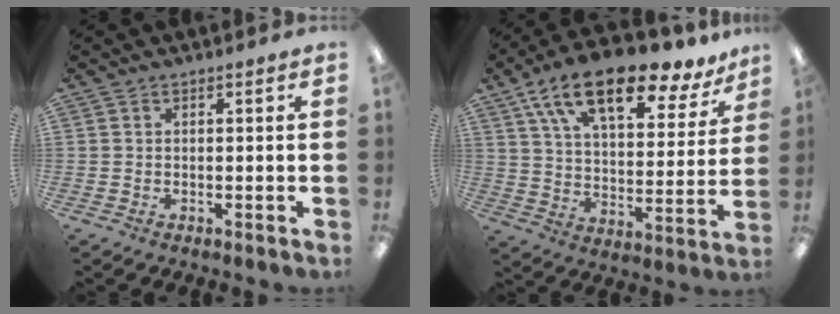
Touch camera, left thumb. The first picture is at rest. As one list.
[{"total": 18.9, "force": [13.0, 7.1, 11.7], "torque": [-0.194, -0.078, 0.221]}]